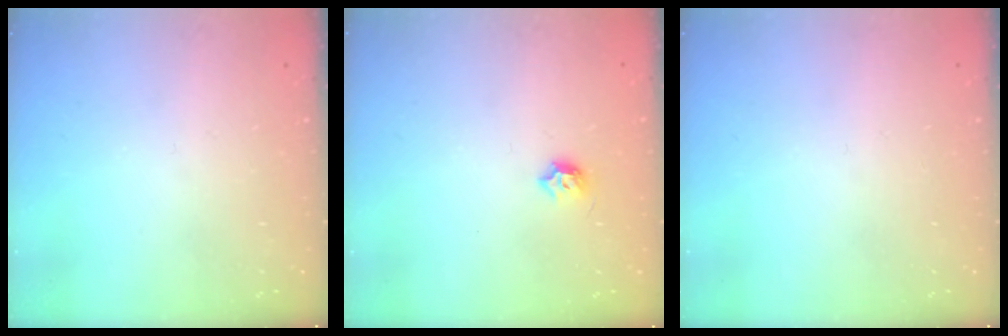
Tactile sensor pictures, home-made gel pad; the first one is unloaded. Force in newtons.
{"total": 5.5, "press": 5.4, "slide": 0.9}
{"total": 0.0}